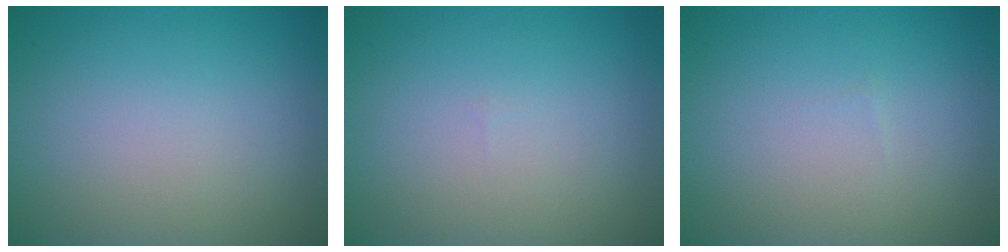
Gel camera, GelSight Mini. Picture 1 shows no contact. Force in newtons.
{"total": 0.0}
{"total": 0.0}